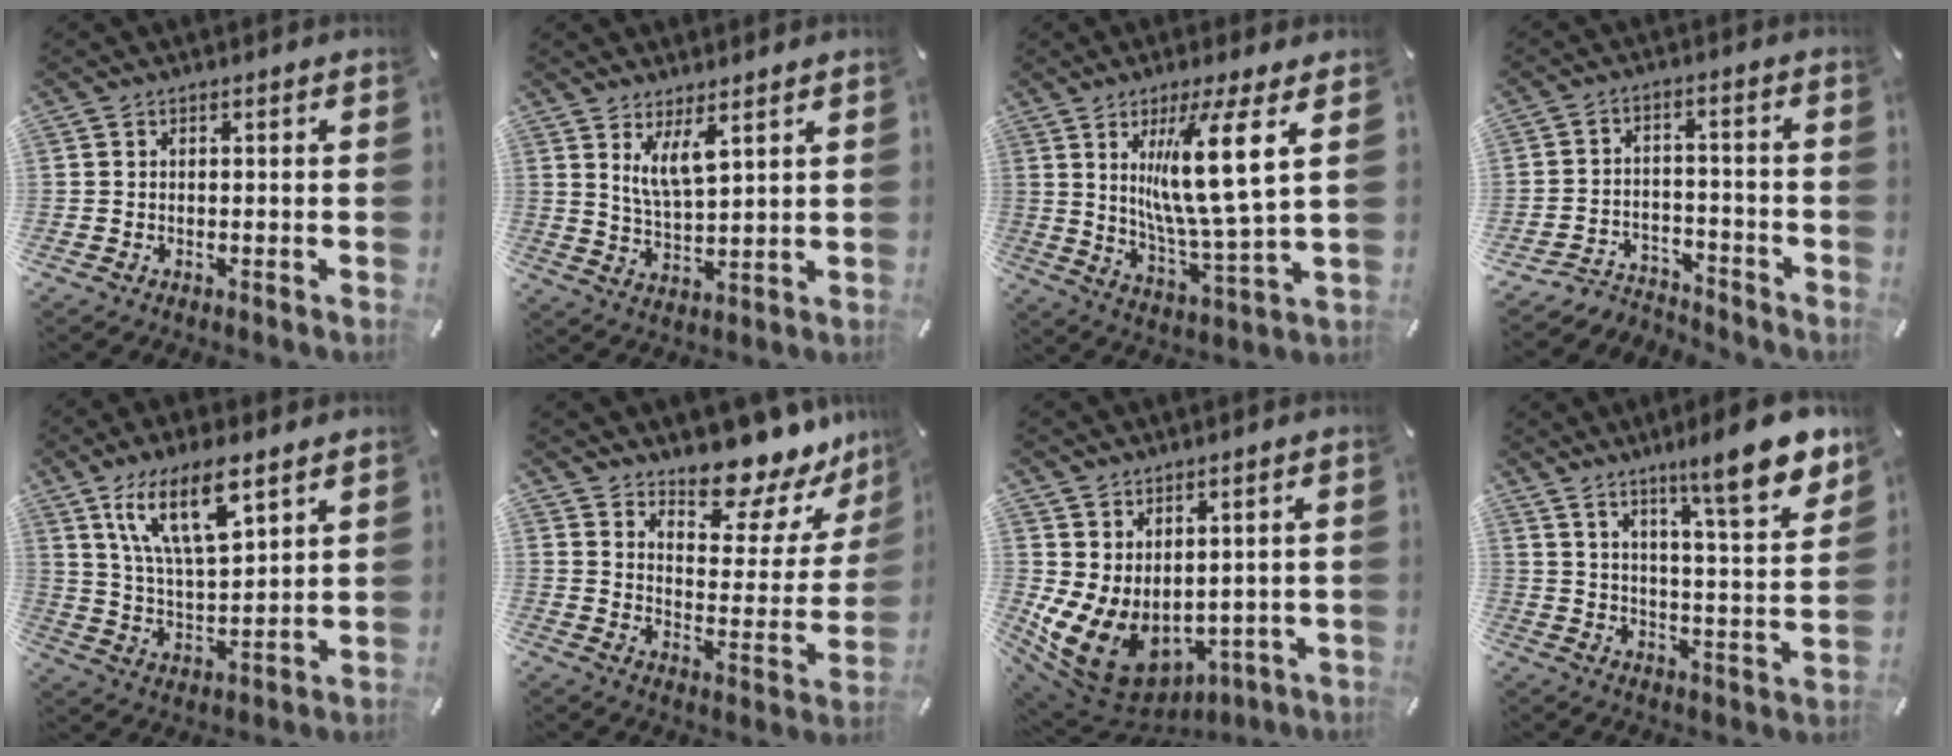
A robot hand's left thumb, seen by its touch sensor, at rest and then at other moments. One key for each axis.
{"total": 7.0, "fx": 4.5, "fy": 2.0, "fz": 5.0, "tx": -0.101, "ty": -0.015, "tz": 0.079}
{"total": 16.2, "fx": 6.1, "fy": 1.9, "fz": 14.9, "tx": -0.280, "ty": -0.028, "tz": 0.081}
{"total": 5.6, "fx": -5.0, "fy": 2.3, "fz": 0.9, "tx": -0.013, "ty": 0.021, "tz": -0.097}
{"total": 13.9, "fx": 8.5, "fy": 5.0, "fz": 9.8, "tx": -0.205, "ty": -0.027, "tz": 0.147}
{"total": 14.3, "fx": 12.9, "fy": 4.8, "fz": 4.2, "tx": -0.056, "ty": -0.123, "tz": 0.217}
{"total": 9.5, "fx": 0.0, "fy": 7.7, "fz": 5.6, "tx": -0.125, "ty": -0.020, "tz": 0.006}
{"total": 14.0, "fx": 10.9, "fy": 2.4, "fz": 8.5, "tx": -0.131, "ty": -0.077, "tz": 0.180}